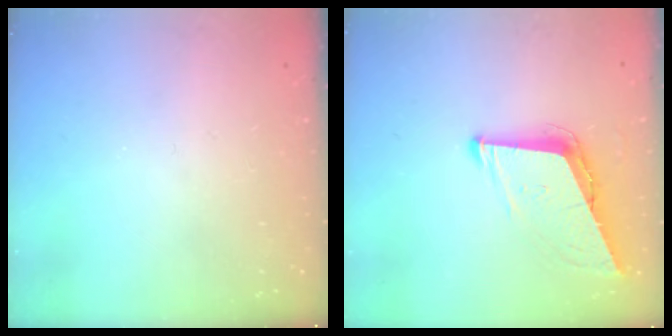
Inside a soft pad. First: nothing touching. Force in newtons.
{"total": 9.0, "press": 8.6, "slide": 2.6}